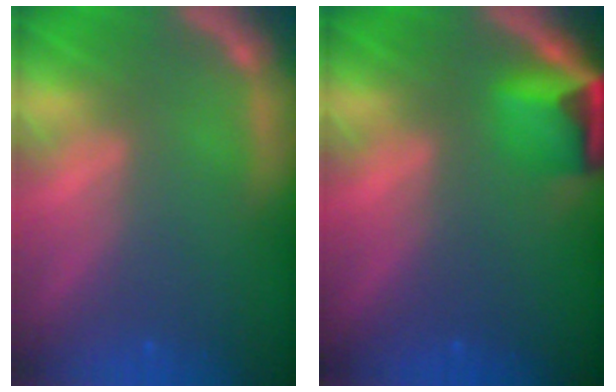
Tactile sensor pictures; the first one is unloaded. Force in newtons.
{"total": 4.4}